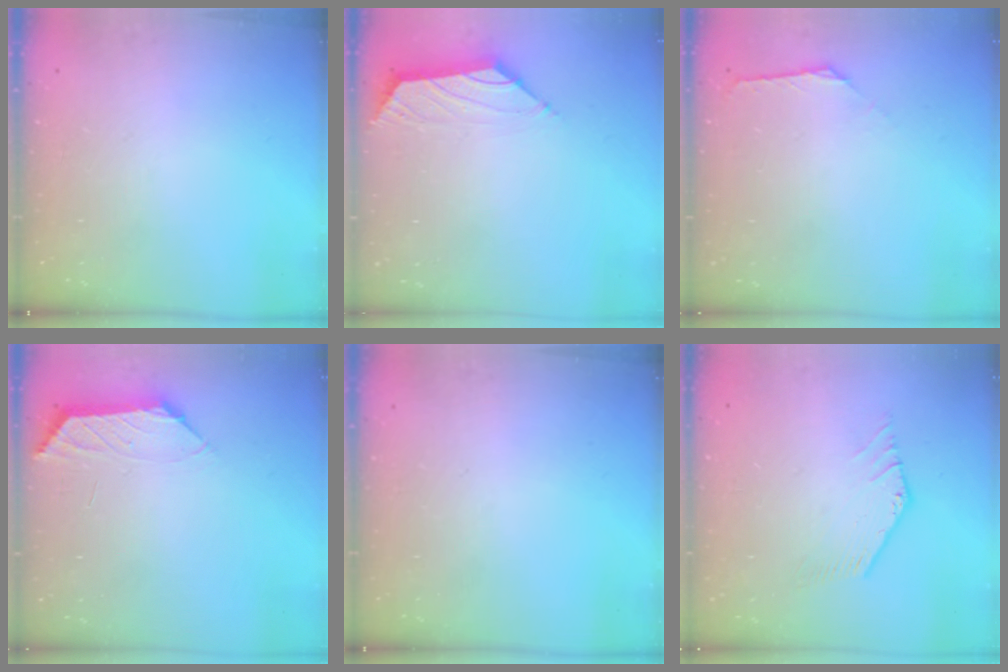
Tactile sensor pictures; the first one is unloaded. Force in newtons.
{"total": 1.5, "press": 1.5, "slide": 0.4}
{"total": 1.7, "press": 1.6, "slide": 0.6}
{"total": 1.4, "press": 1.3, "slide": 0.4}
{"total": 0.0}
{"total": 0.5, "press": 0.3, "slide": 0.4}